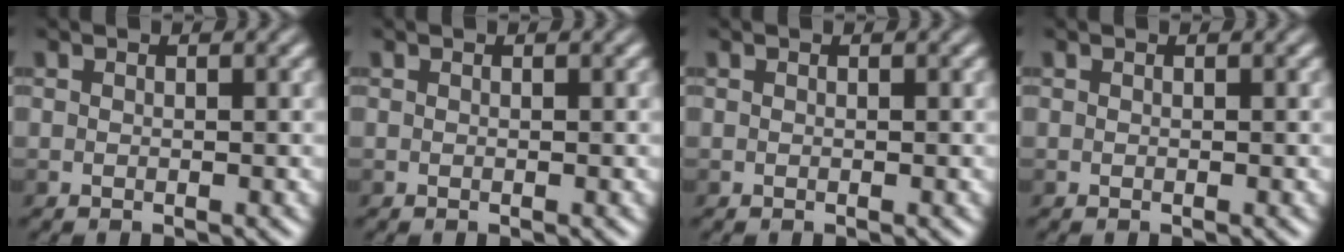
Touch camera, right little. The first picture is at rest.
{"total": 0.0}
{"total": 0.0}
{"total": 0.0}